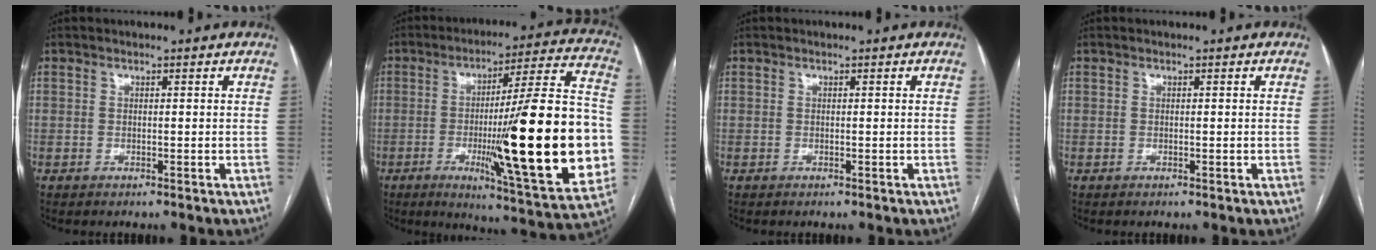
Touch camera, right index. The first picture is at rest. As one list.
[{"total": 28.0, "force": [-4.3, 1.8, 27.6], "torque": [-0.350, -0.005, -0.066]}, {"total": 0.0}, {"total": 0.0}]